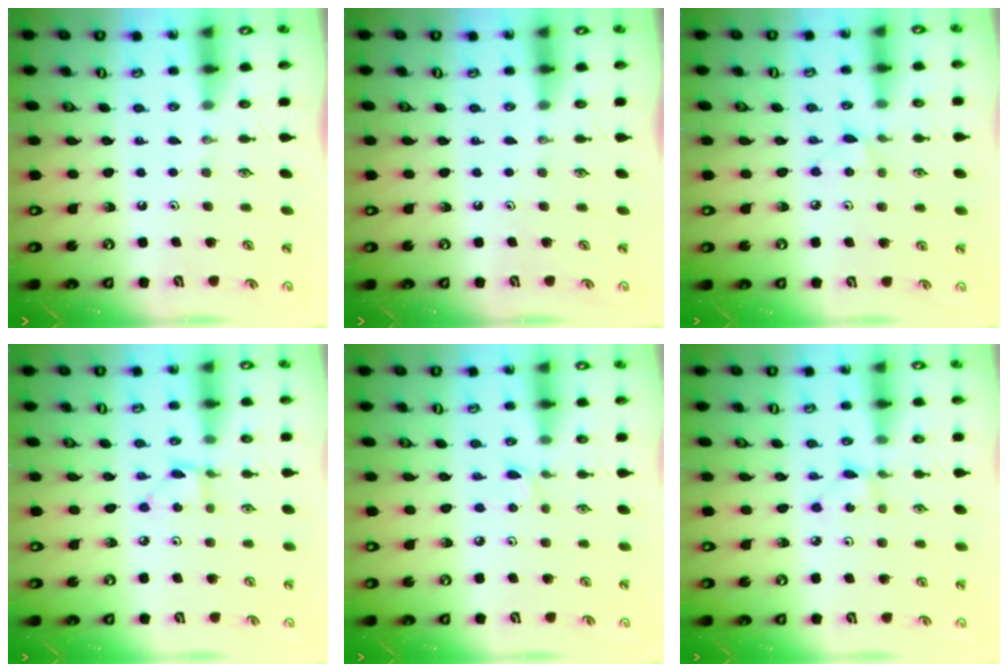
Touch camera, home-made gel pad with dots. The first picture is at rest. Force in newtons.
{"total": 0.0}
{"total": 4.1, "press": 4.1, "slide": 0.6}
{"total": 2.1, "press": 2.0, "slide": 0.2}
{"total": 1.4, "press": 1.4, "slide": 0.2}
{"total": 1.5, "press": 1.5, "slide": 0.2}